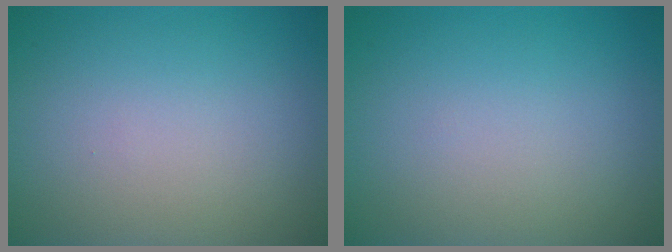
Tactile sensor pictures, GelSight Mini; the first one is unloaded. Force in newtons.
{"total": 0.0}